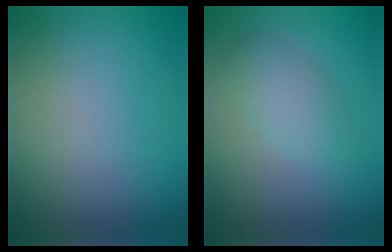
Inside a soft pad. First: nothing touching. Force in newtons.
{"total": 4.0, "press": 4.0, "slide": 0.1}